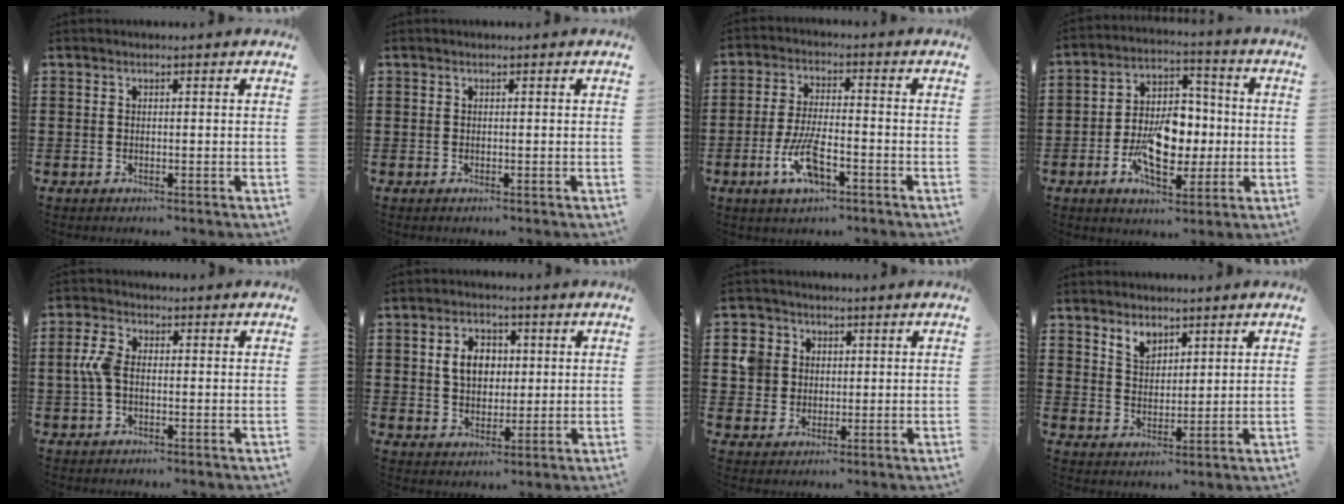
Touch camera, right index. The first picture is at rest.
{"total": 0.0}
{"total": 8.0, "force": [-3.3, 2.7, 6.7], "torque": [-0.147, -0.010, -0.062]}
{"total": 10.2, "force": [-2.1, 5.9, 8.0], "torque": [-0.157, 0.003, -0.037]}
{"total": 4.8, "force": [-0.2, 2.8, 3.9], "torque": [-0.104, -0.002, -0.013]}
{"total": 5.6, "force": [1.0, 4.3, 3.5], "torque": [-0.076, 0.012, 0.012]}
{"total": 5.6, "force": [1.2, 5.2, 1.5], "torque": [-0.058, 0.016, 0.021]}
{"total": 3.8, "force": [2.9, 2.1, 1.1], "torque": [-0.031, 0.005, 0.056]}